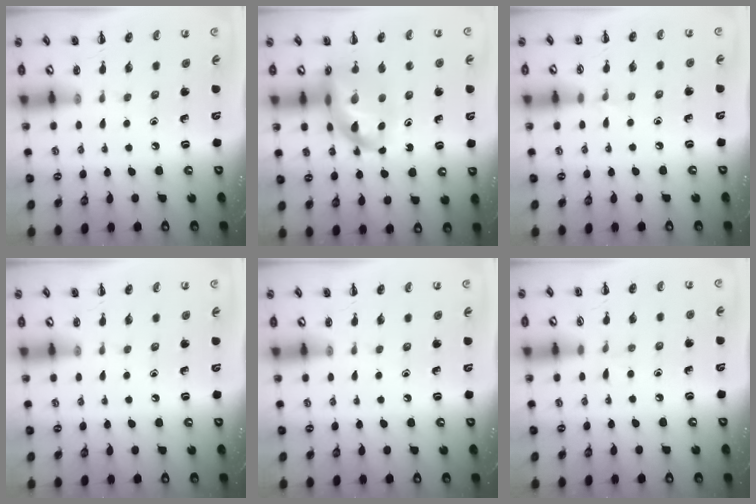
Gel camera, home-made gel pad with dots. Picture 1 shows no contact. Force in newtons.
{"total": 15.8, "press": 15.2, "slide": 4.0}
{"total": 3.4, "press": 3.1, "slide": 1.3}
{"total": 0.0}
{"total": 0.0}
{"total": 4.4, "press": 4.1, "slide": 1.6}